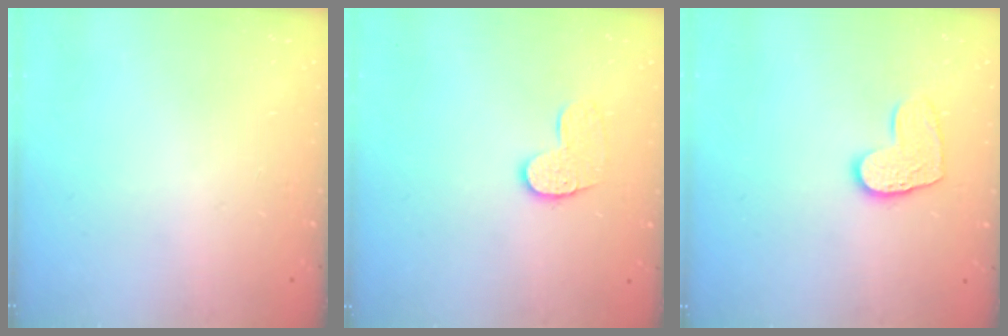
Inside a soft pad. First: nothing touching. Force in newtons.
{"total": 8.3, "press": 8.3, "slide": 0.4}
{"total": 9.1, "press": 9.1, "slide": 0.2}